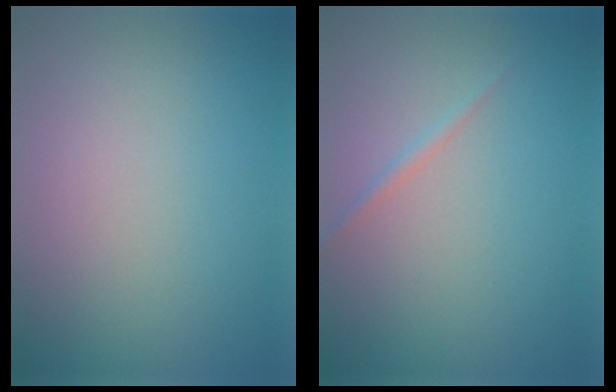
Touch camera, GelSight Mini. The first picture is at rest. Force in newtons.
{"total": 0.8, "press": 0.8, "slide": 0.1}